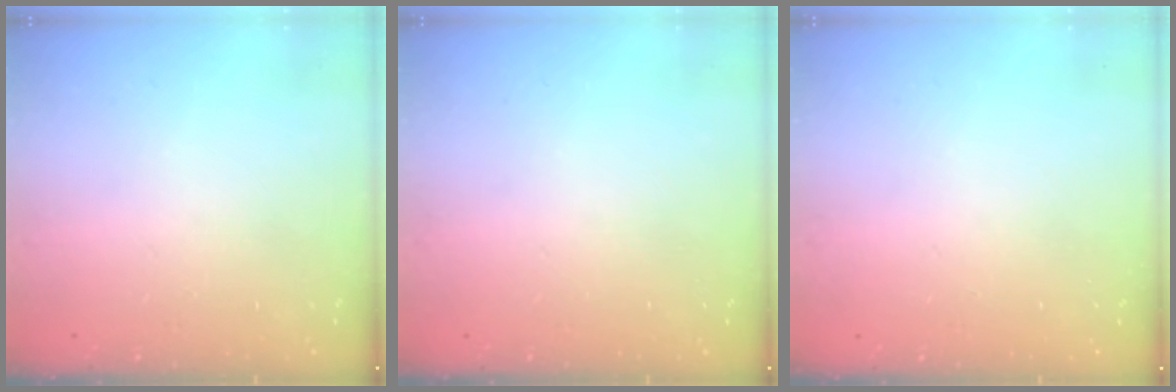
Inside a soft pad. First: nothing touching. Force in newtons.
{"total": 0.0}
{"total": 0.0}